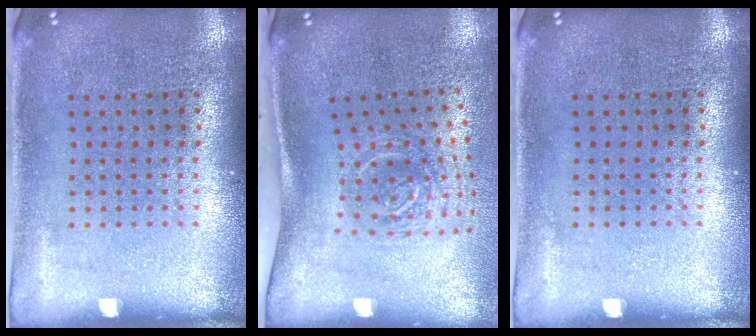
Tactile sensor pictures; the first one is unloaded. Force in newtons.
{"total": 2.0, "press": 1.3, "slide": 1.5}
{"total": 0.0}